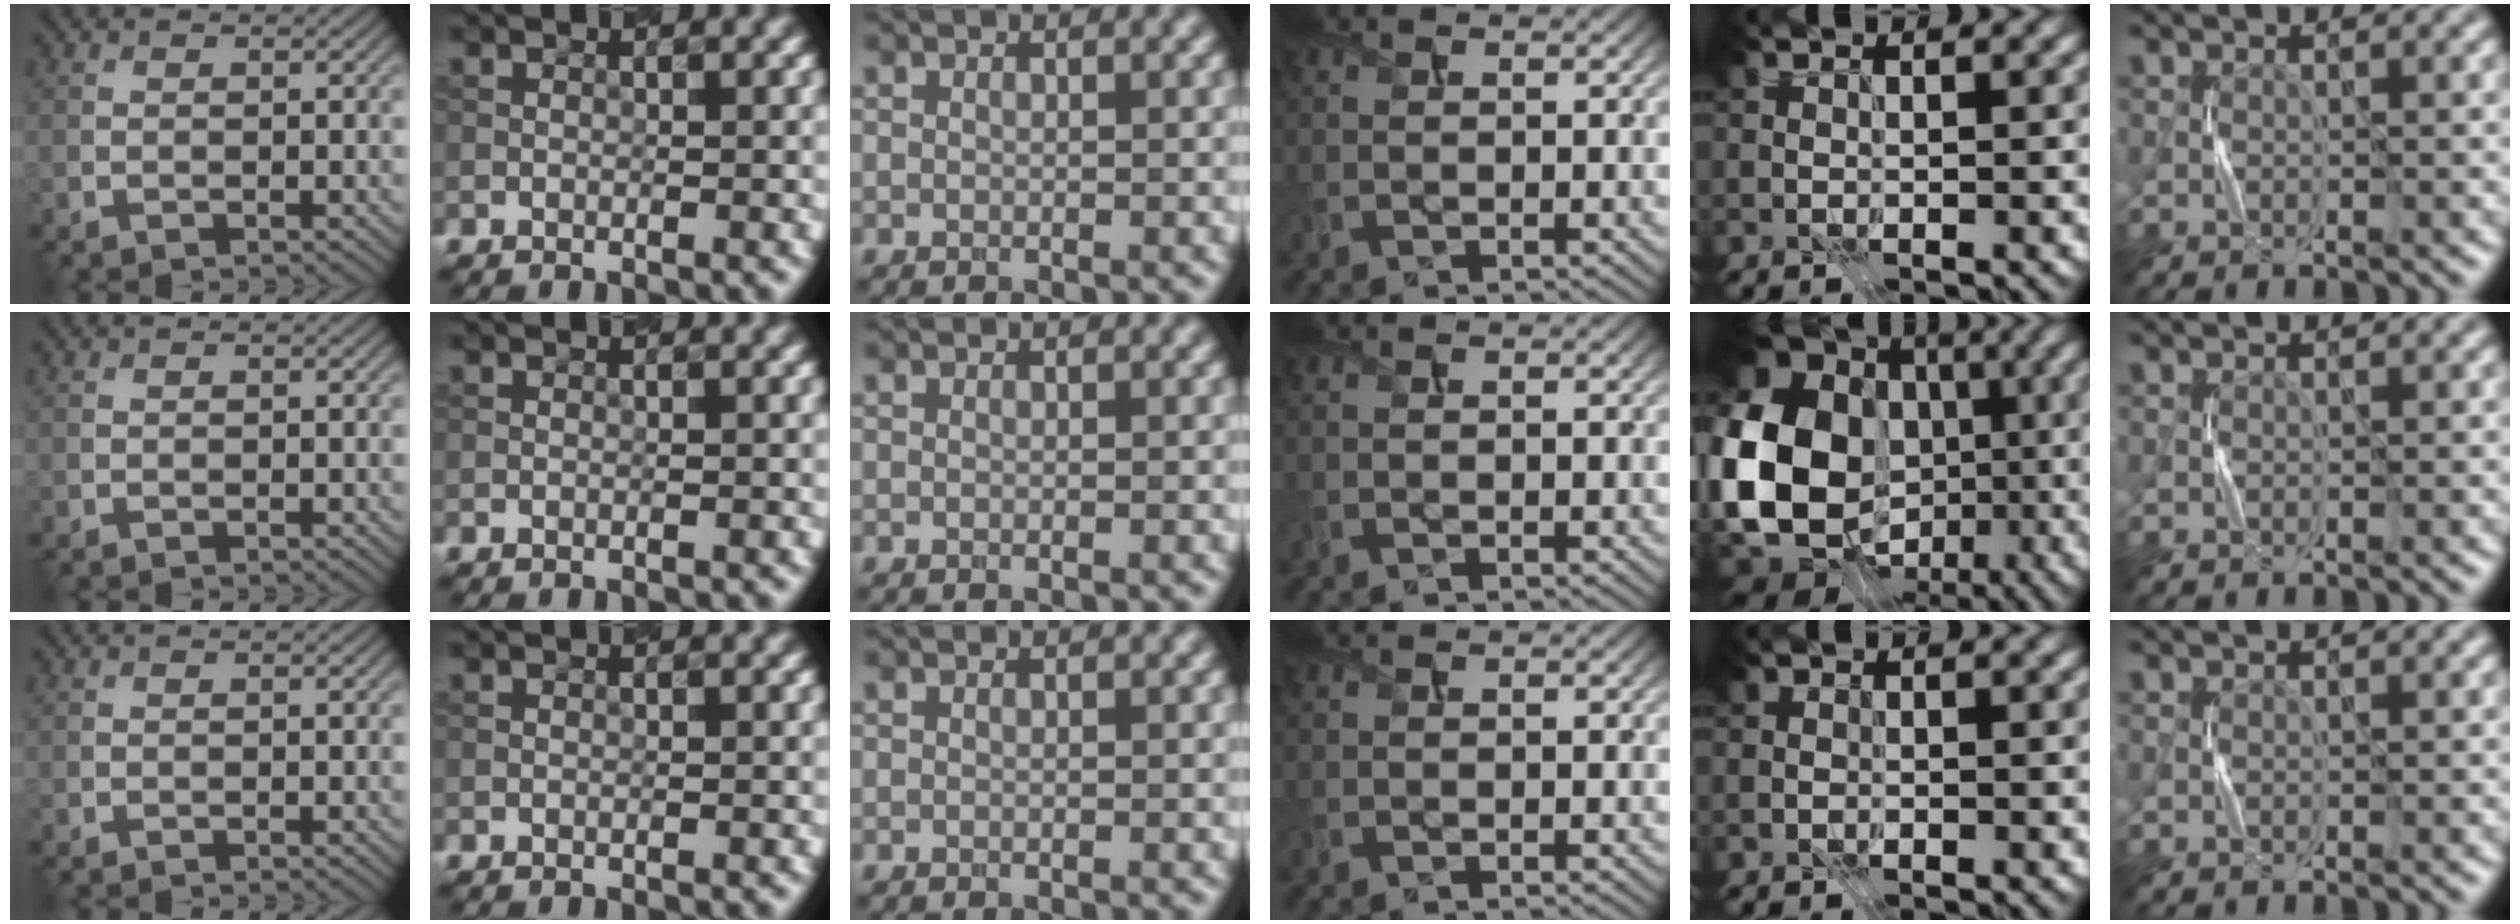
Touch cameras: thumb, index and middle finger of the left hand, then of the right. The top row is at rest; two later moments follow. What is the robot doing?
{"motion": "press", "object": "sticker"}